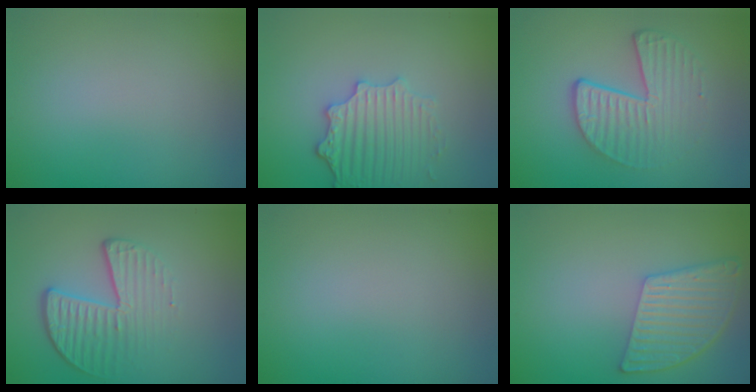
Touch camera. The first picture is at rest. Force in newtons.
{"total": 3.9, "press": 3.2, "slide": 2.3}
{"total": 4.7, "press": 3.0, "slide": 3.6}
{"total": 4.4, "press": 2.9, "slide": 3.3}
{"total": 0.0}
{"total": 5.3, "press": 4.1, "slide": 3.3}